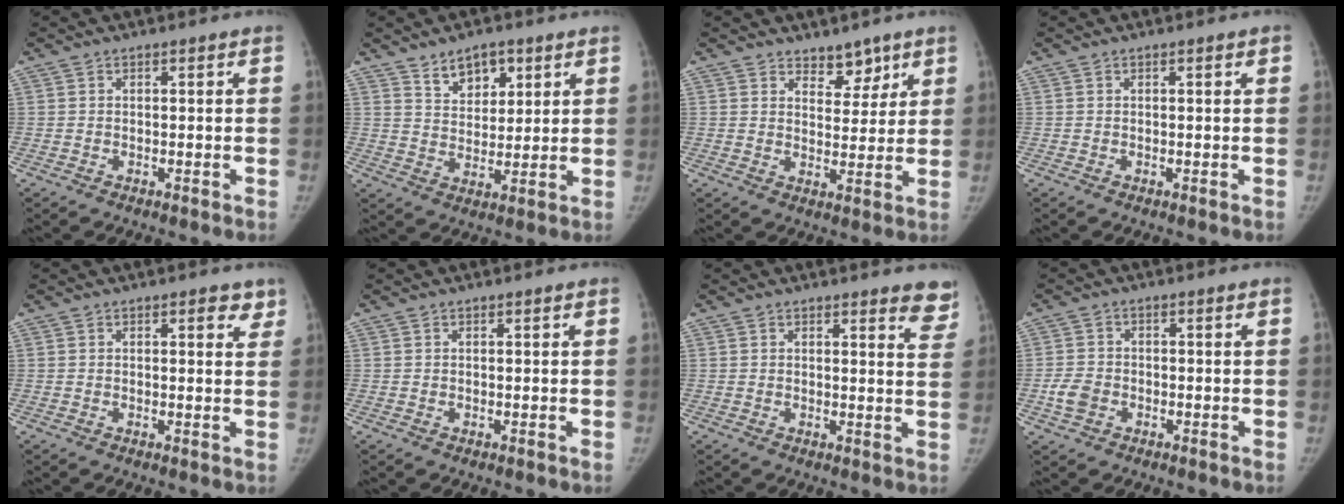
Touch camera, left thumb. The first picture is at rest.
{"total": 7.1, "force": [4.4, 4.2, 3.6], "torque": [-0.026, -0.029, 0.078]}
{"total": 5.1, "force": [3.9, 2.9, 1.6], "torque": [0.015, -0.027, 0.061]}
{"total": 0.5, "force": [0.2, 0.1, 0.4], "torque": [-0.007, 0.000, 0.003]}
{"total": 3.1, "force": [1.9, 1.4, 2.0], "torque": [-0.003, -0.008, 0.020]}
{"total": 0.0}
{"total": 6.7, "force": [5.8, 1.8, 2.9], "torque": [-0.001, -0.033, 0.043]}
{"total": 3.8, "force": [-1.3, 3.0, 2.0], "torque": [-0.035, 0.009, -0.025]}